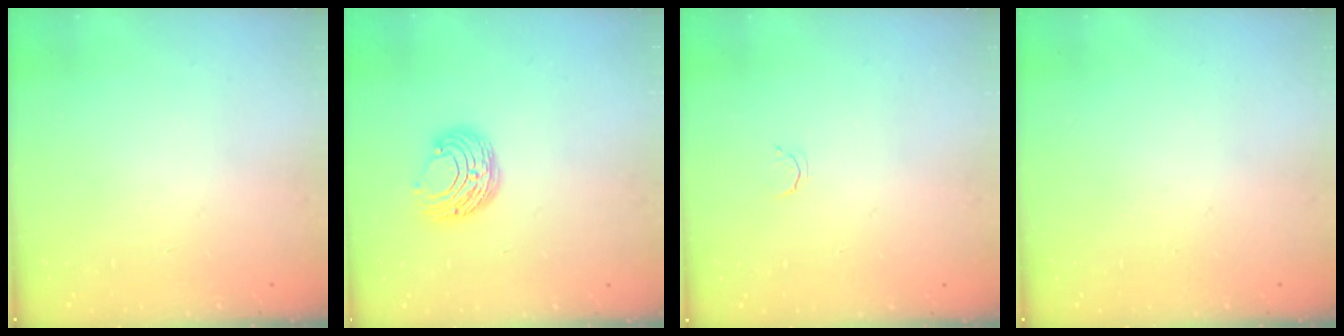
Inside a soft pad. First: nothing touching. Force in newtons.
{"total": 9.5, "press": 9.5, "slide": 0.6}
{"total": 2.1, "press": 2.1, "slide": 0.4}
{"total": 0.0}